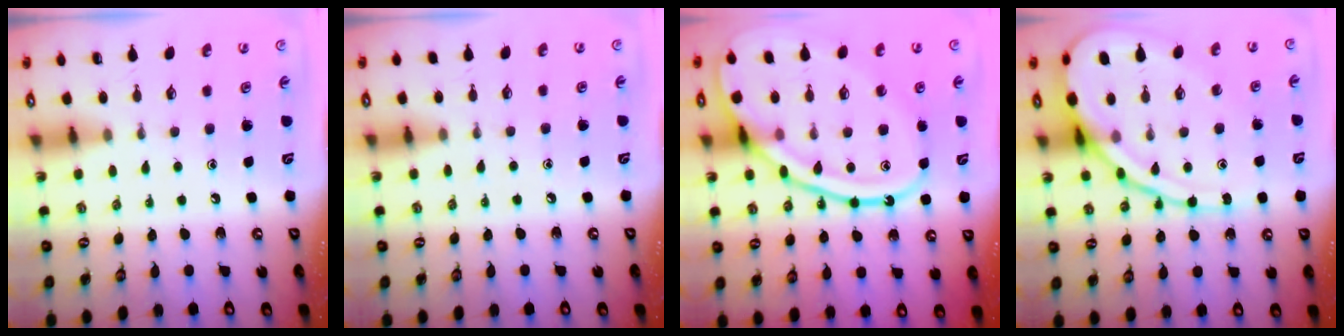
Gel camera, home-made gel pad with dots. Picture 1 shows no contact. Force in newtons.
{"total": 2.9, "press": 2.9, "slide": 0.4}
{"total": 19.6, "press": 19.5, "slide": 1.9}
{"total": 15.6, "press": 15.4, "slide": 1.8}